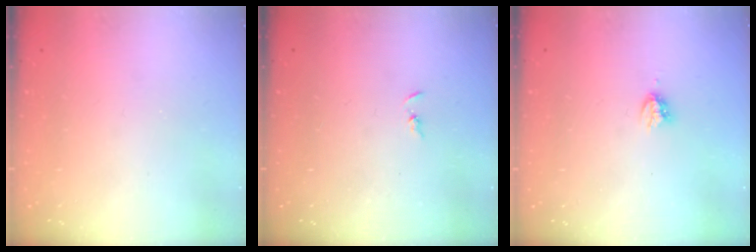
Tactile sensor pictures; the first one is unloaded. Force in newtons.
{"total": 1.3, "press": 1.2, "slide": 0.3}
{"total": 4.0, "press": 4.0, "slide": 0.4}